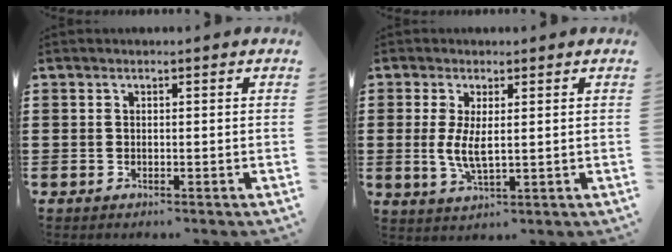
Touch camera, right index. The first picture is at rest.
{"total": 4.4, "force": [0.5, 1.6, 4.1], "torque": [-0.088, 0.001, 0.006]}